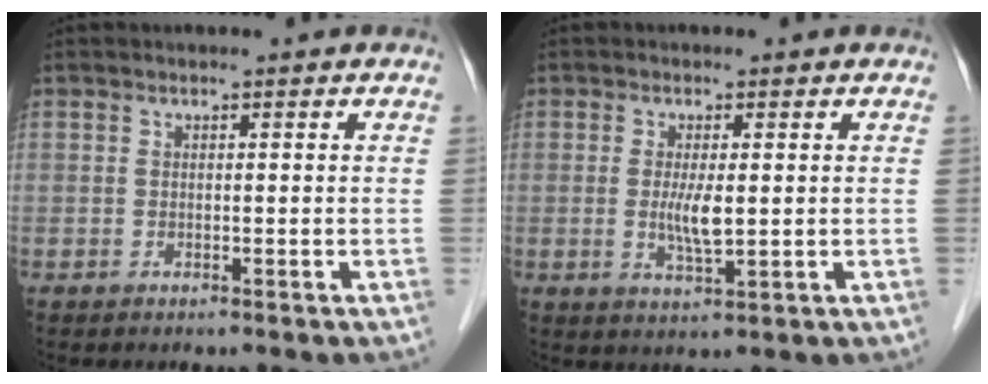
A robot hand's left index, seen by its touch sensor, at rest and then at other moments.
{"total": 3.9, "force": [0.1, 0.8, 3.9], "torque": [-0.077, -0.008, 0.003]}